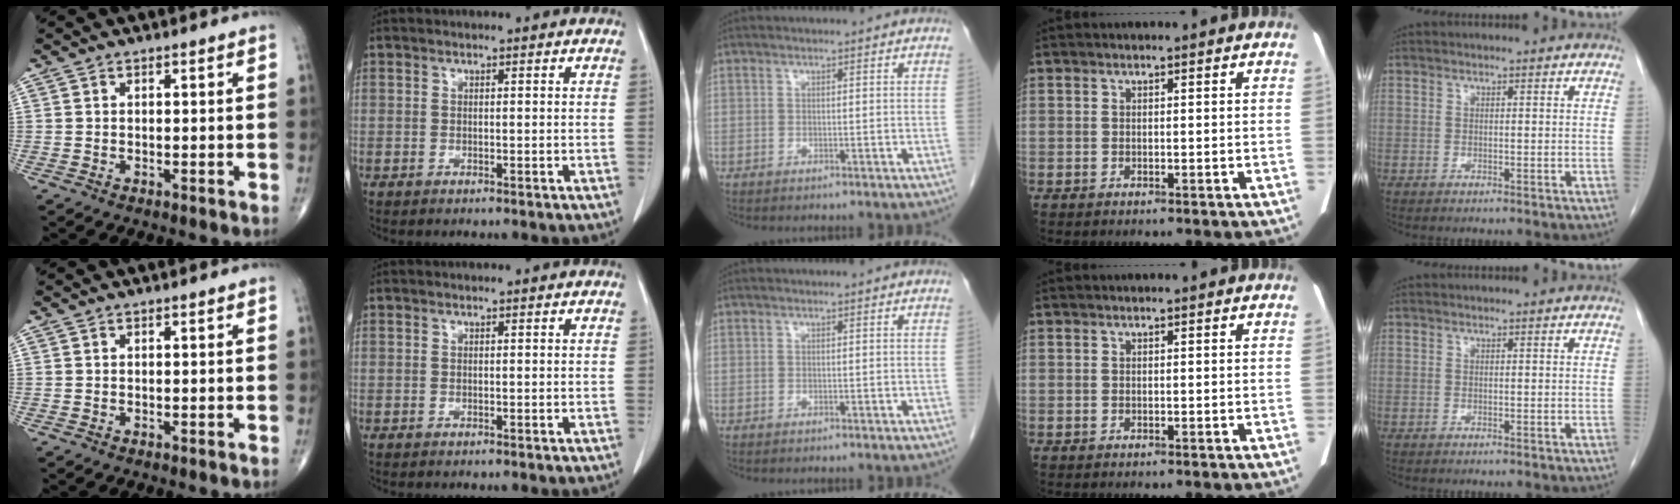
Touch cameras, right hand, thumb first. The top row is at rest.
{}